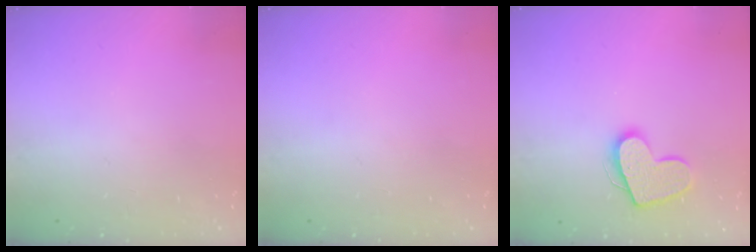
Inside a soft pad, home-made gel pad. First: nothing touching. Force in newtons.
{"total": 0.0}
{"total": 13.5, "press": 13.5, "slide": 0.9}